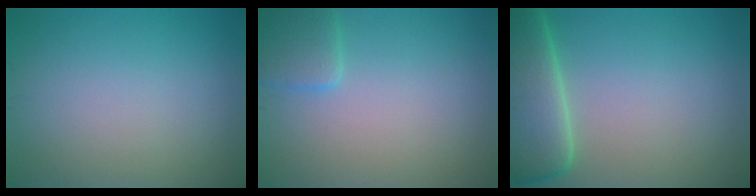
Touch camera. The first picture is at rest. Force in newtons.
{"total": 2.4, "press": 2.4, "slide": 0.3}
{"total": 7.6, "press": 7.5, "slide": 1.2}